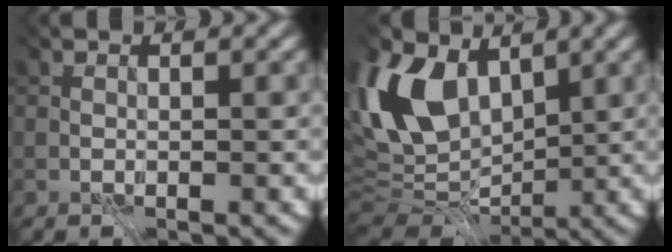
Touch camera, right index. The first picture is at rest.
{"total": 8.9, "force": [2.1, 5.6, 6.6], "torque": [-0.156, 0.003, 0.058]}